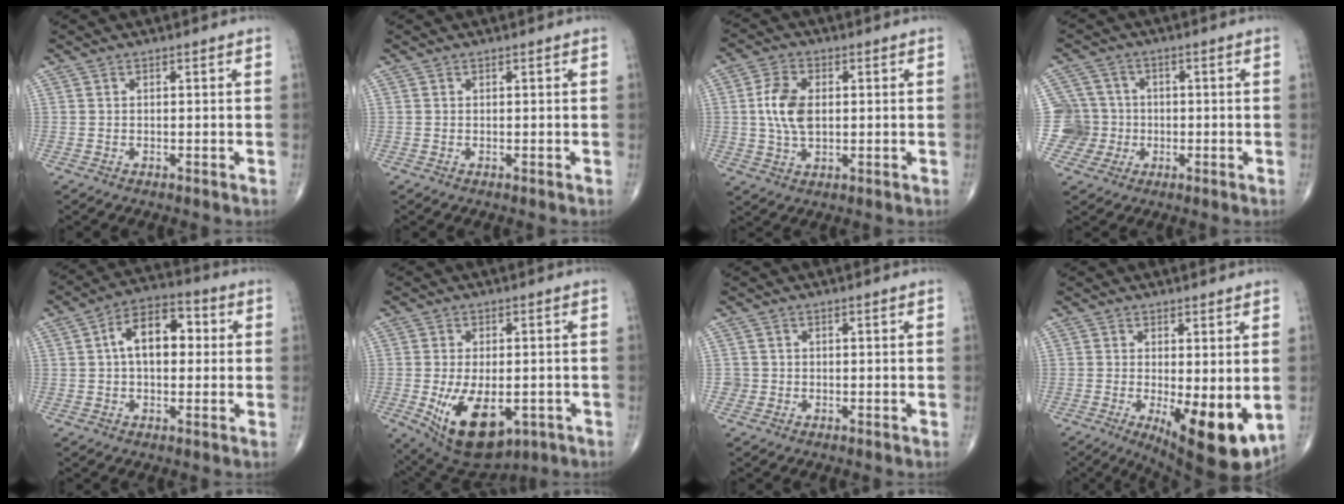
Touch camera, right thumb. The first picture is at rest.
{"total": 0.0}
{"total": 8.0, "force": [0.7, 4.9, 6.3], "torque": [-0.121, 0.002, 0.013]}
{"total": 7.3, "force": [-1.1, 7.3, -0.3], "torque": [0.039, 0.022, -0.022]}
{"total": 11.1, "force": [1.4, 6.7, 8.7], "torque": [-0.122, 0.028, 0.014]}
{"total": 14.7, "force": [-4.6, 8.0, 11.5], "torque": [-0.188, -0.006, -0.051]}
{"total": 1.5, "force": [-0.3, 1.5, -0.1], "torque": [0.014, 0.007, -0.009]}
{"total": 12.6, "force": [-2.5, 4.5, 11.5], "torque": [-0.161, -0.029, -0.023]}